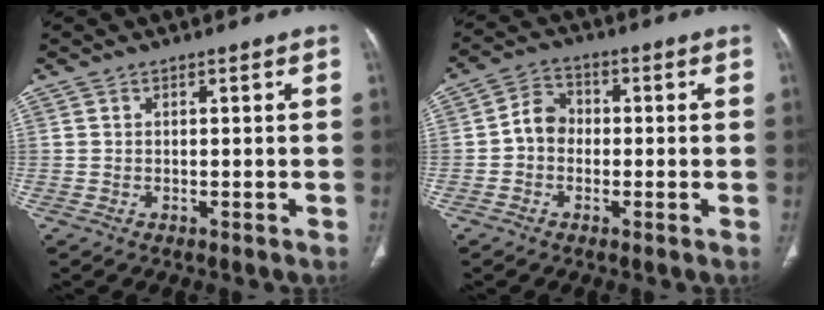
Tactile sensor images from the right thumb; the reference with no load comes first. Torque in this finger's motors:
{"motor_torque": [-0.16, 0.14, 0.69, -0.54, 0.02]}